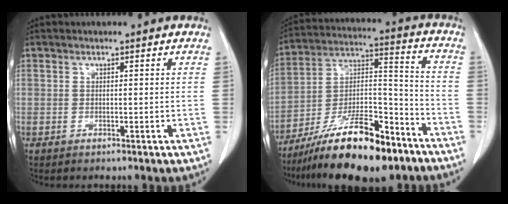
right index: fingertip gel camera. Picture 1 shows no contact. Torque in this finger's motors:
{"motor_torque": [1.10, -1.04, 0.99, 0.21]}